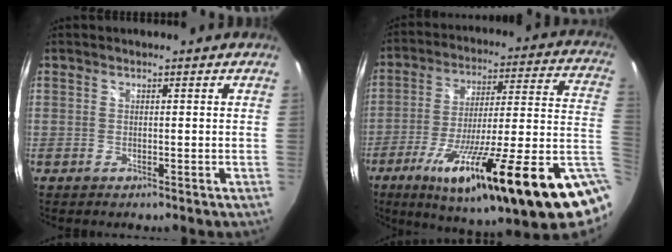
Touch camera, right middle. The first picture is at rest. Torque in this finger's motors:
{"motor_torque": [1.28, -0.85, 1.05, 0.21]}